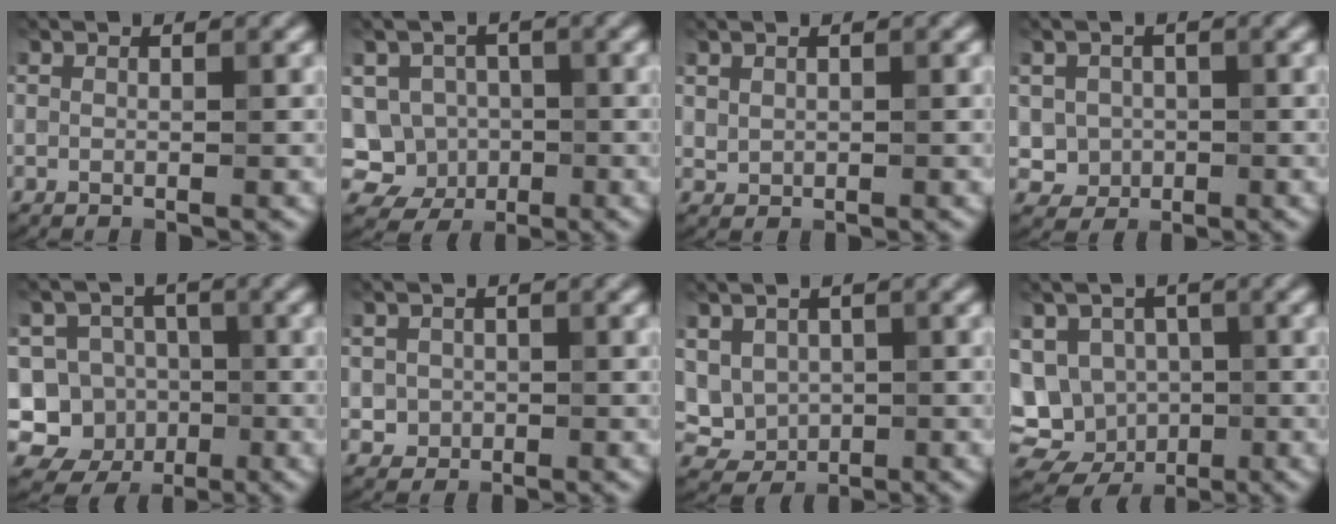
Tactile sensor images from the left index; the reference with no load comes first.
{"total": 5.7, "force": [-1.4, 5.3, 1.5], "torque": [-0.005, 0.009, -0.047]}
{"total": 0.8, "force": [0.5, 0.6, 0.2], "torque": [-0.003, -0.003, 0.015]}
{"total": 2.4, "force": [0.0, 2.3, 0.6], "torque": [-0.005, -0.007, 0.001]}
{"total": 7.8, "force": [-2.4, 7.1, 1.9], "torque": [-0.007, 0.008, -0.062]}
{"total": 1.6, "force": [-0.1, 1.6, 0.3], "torque": [0.006, -0.005, 0.000]}
{"total": 3.8, "force": [0.7, 3.3, 1.9], "torque": [-0.035, -0.001, 0.020]}
{"total": 10.0, "force": [-1.9, 8.6, 4.7], "torque": [-0.064, 0.004, -0.051]}